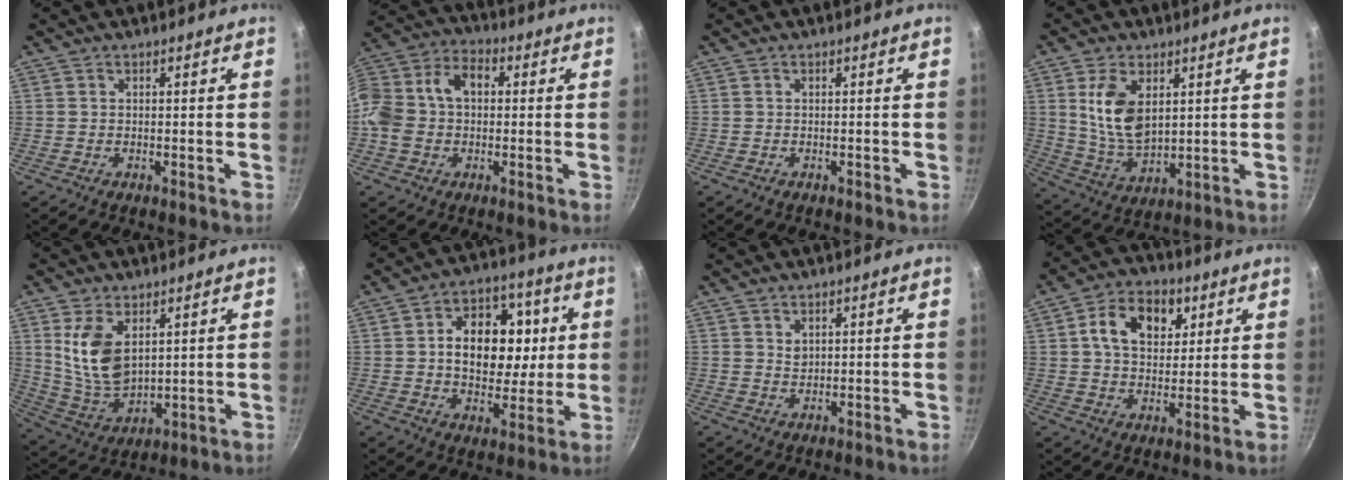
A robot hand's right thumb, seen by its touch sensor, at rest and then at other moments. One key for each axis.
{"total": 13.8, "fx": 0.2, "fy": 10.2, "fz": 9.3, "tx": -0.176, "ty": 0.045, "tz": -0.005}
{"total": 0.0}
{"total": 11.0, "fx": 3.3, "fy": 6.1, "fz": 8.5, "tx": -0.151, "ty": -0.022, "tz": 0.075}
{"total": 11.5, "fx": 3.9, "fy": 6.6, "fz": 8.6, "tx": -0.150, "ty": -0.023, "tz": 0.094}
{"total": 16.2, "fx": 1.9, "fy": 11.2, "fz": 11.5, "tx": -0.120, "ty": 0.015, "tz": 0.028}
{"total": 1.4, "fx": 0.8, "fy": 0.9, "fz": 0.7, "tx": -0.003, "ty": -0.009, "tz": 0.017}
{"total": 11.8, "fx": 3.8, "fy": 8.0, "fz": 7.7, "tx": -0.098, "ty": -0.003, "tz": 0.061}